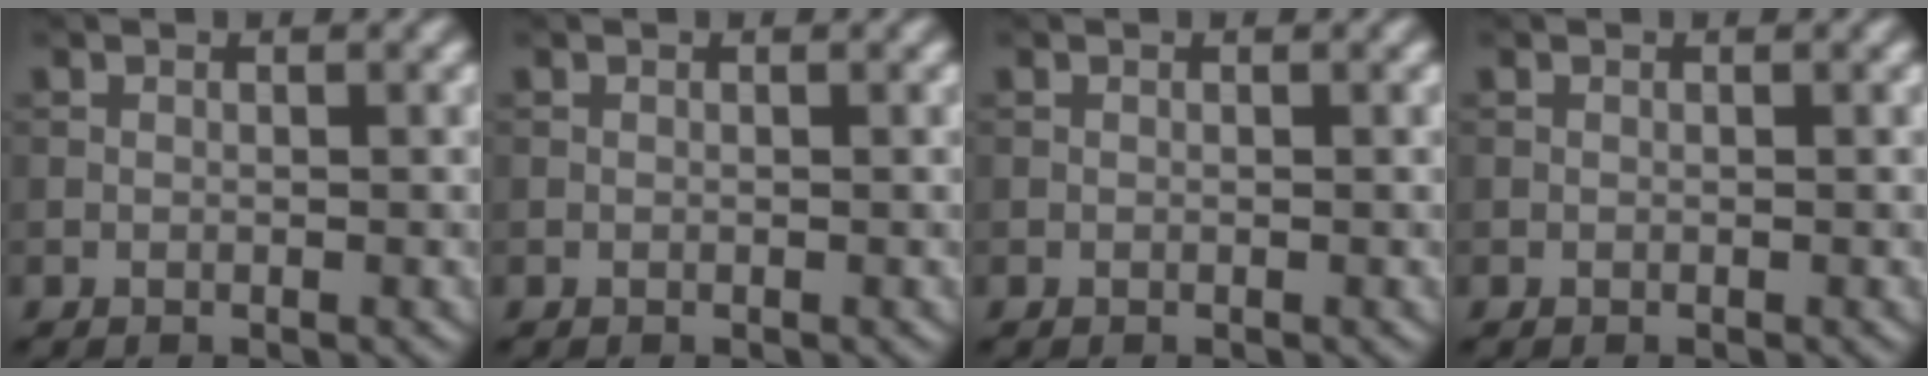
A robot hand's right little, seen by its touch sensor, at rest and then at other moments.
{"total": 0.0}
{"total": 0.0}
{"total": 0.0}